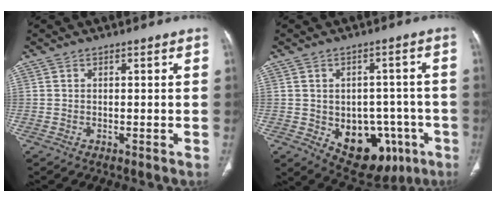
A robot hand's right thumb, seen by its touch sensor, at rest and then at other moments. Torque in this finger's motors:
{"motor_torque": [-0.26, 0.53, 0.05, 0.01, 0.05]}